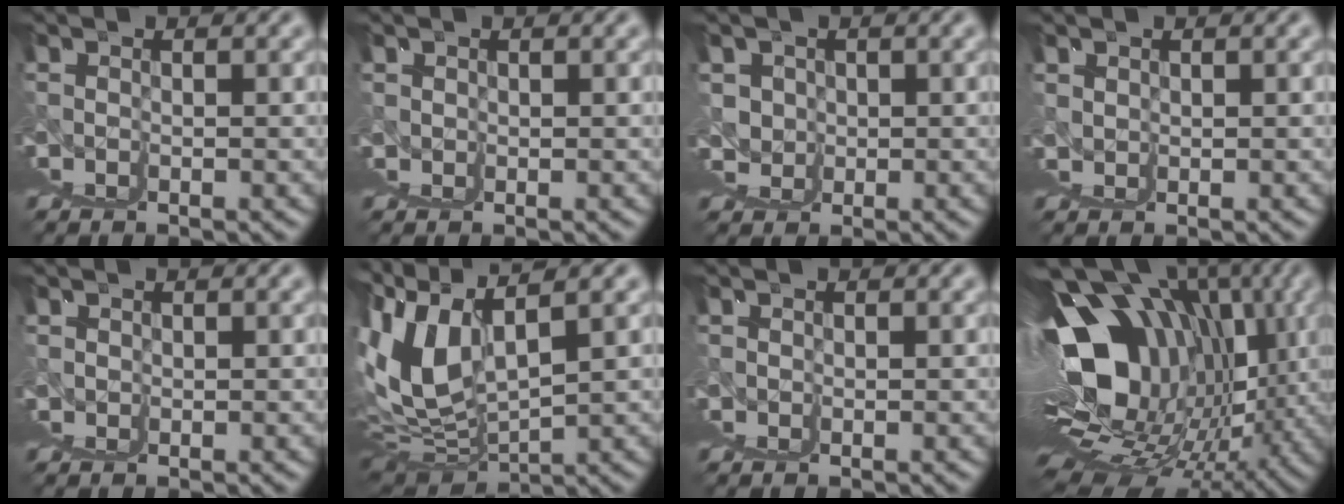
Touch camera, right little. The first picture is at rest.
{"total": 2.6, "force": [1.3, 2.2, 0.5], "torque": [-0.005, -0.003, 0.017]}
{"total": 6.5, "force": [2.7, 4.8, 3.5], "torque": [-0.045, -0.019, 0.053]}
{"total": 3.7, "force": [2.1, 3.0, 0.6], "torque": [-0.012, -0.007, 0.033]}
{"total": 3.0, "force": [1.5, 2.6, 0.6], "torque": [-0.010, -0.005, 0.021]}
{"total": 6.8, "force": [4.2, -0.2, 5.4], "torque": [-0.101, 0.004, 0.088]}
{"total": 1.9, "force": [0.9, 1.7, 0.3], "torque": [-0.002, -0.001, 0.011]}
{"total": 22.5, "force": [2.6, 9.0, 20.5], "torque": [-0.257, 0.021, 0.063]}